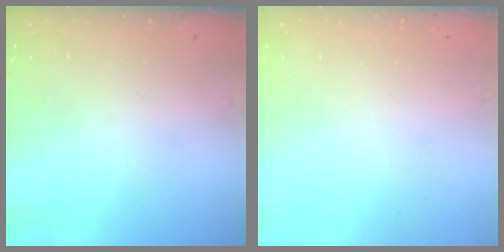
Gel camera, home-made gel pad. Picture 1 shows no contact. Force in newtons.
{"total": 0.0}